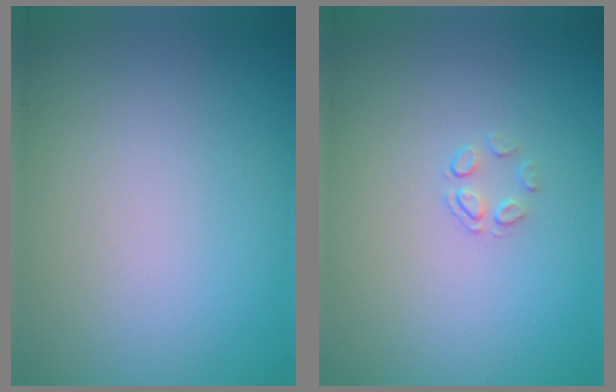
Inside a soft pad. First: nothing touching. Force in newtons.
{"total": 1.1, "press": 0.5, "slide": 1.0}